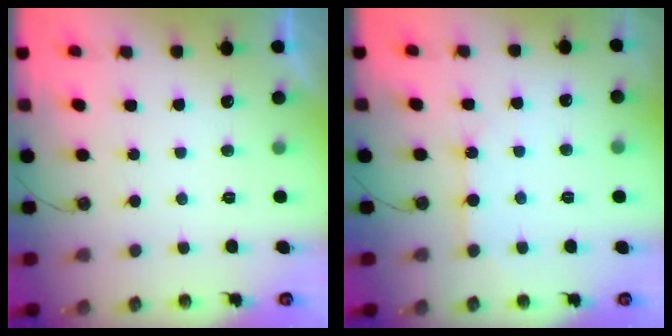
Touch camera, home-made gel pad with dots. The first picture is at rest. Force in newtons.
{"total": 4.9, "press": 4.9, "slide": 0.4}